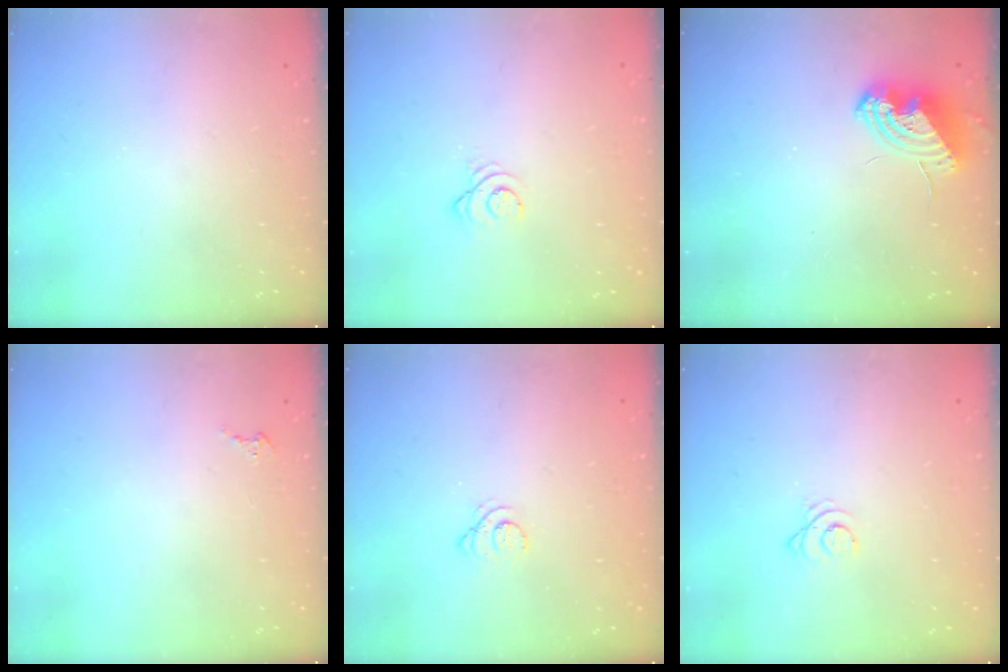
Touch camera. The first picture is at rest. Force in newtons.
{"total": 2.5, "press": 2.5, "slide": 0.1}
{"total": 8.5, "press": 8.4, "slide": 0.8}
{"total": 1.7, "press": 1.7, "slide": 0.1}
{"total": 1.7, "press": 1.7, "slide": 0.2}
{"total": 2.5, "press": 2.5, "slide": 0.3}